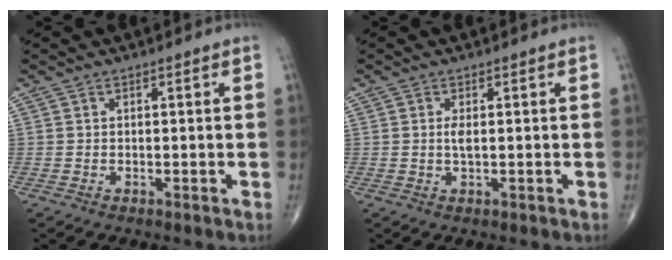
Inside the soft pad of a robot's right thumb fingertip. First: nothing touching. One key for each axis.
{"total": 1.6, "fx": 0.1, "fy": 0.5, "fz": 1.5, "tx": -0.033, "ty": -0.003, "tz": 0.005}